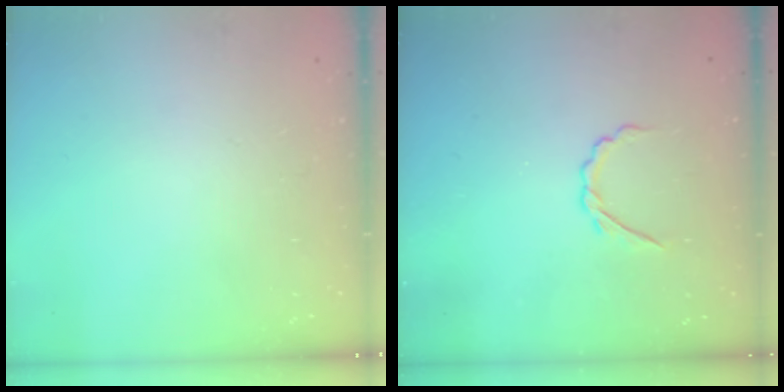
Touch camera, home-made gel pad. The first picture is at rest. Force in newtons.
{"total": 2.8, "press": 2.6, "slide": 0.8}